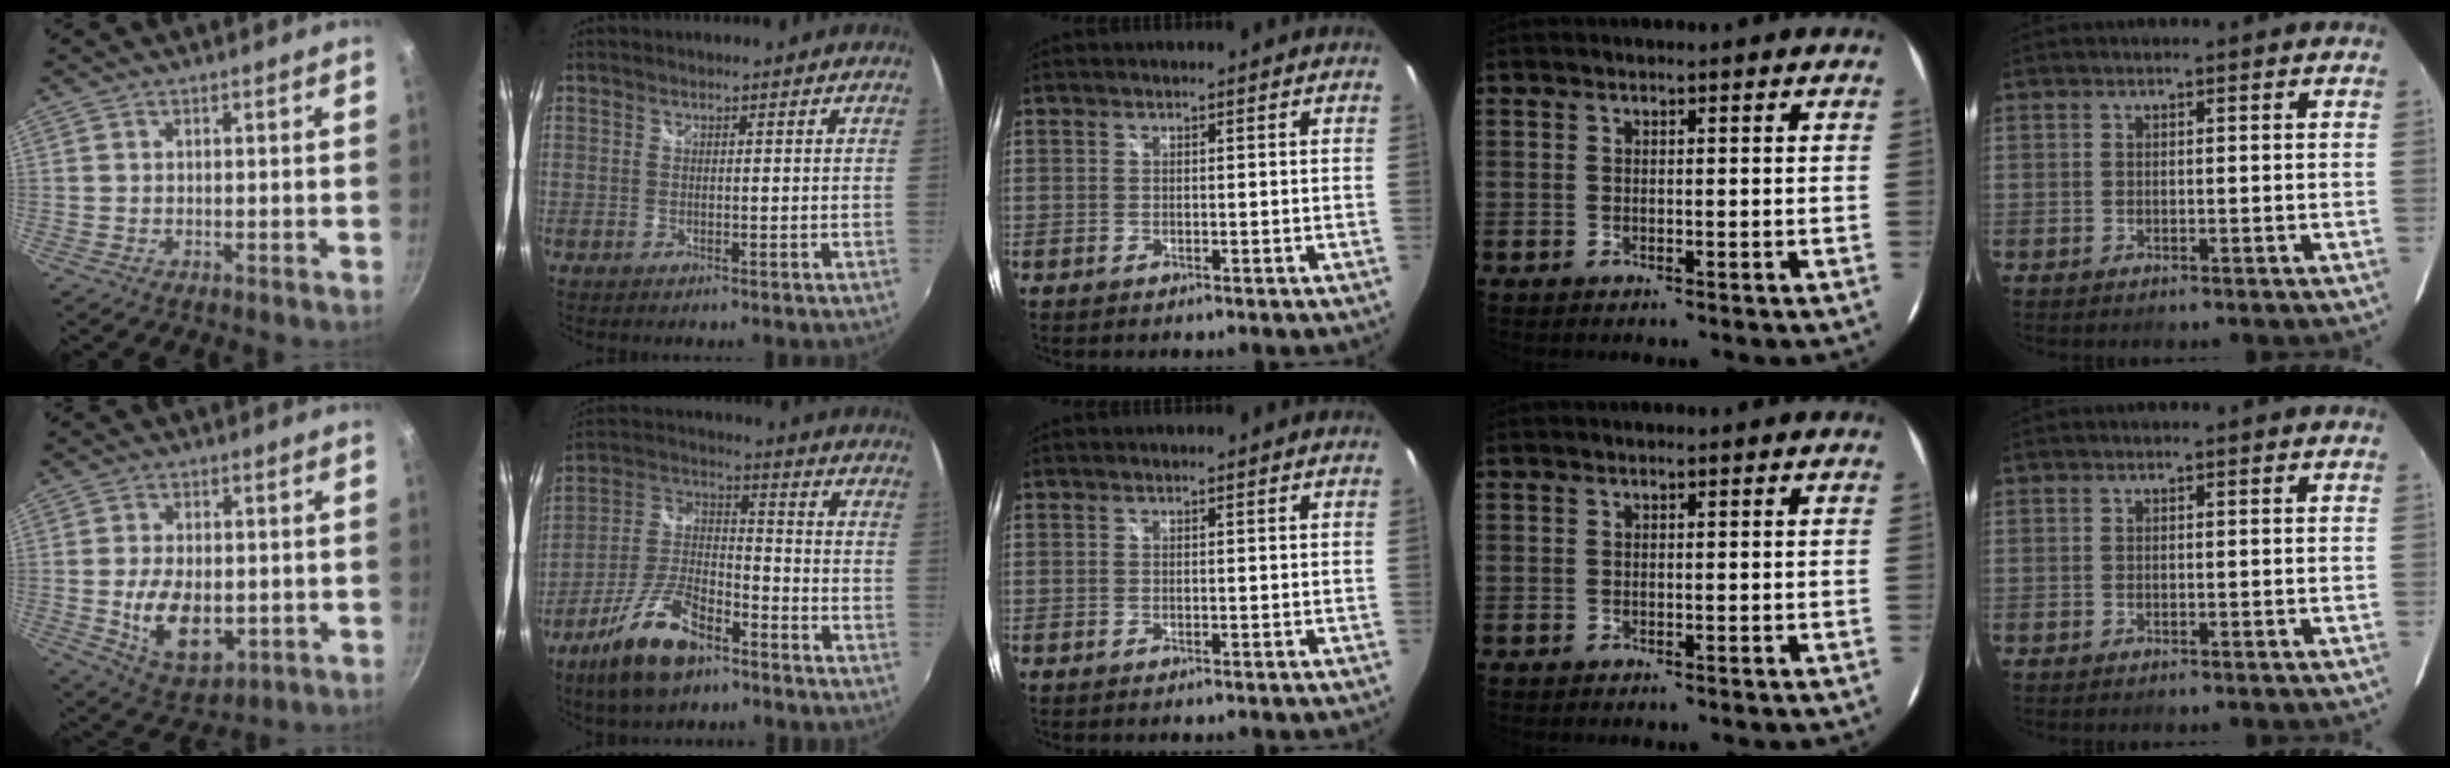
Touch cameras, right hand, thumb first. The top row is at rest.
{"thumb": {"total": 11.5, "force": [-1.6, 7.1, 9.0], "torque": [-0.140, -0.007, -0.012]}, "index": {"total": 14.7, "force": [-9.4, 5.9, 9.6], "torque": [-0.205, -0.003, -0.171]}}